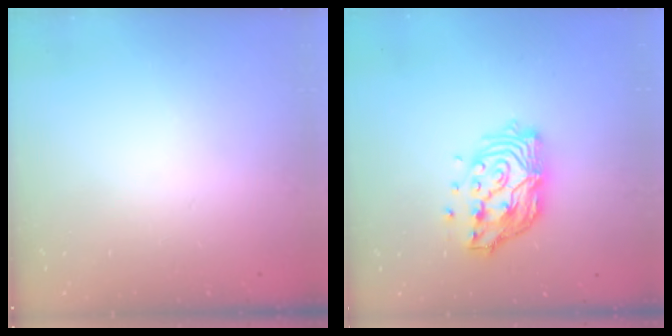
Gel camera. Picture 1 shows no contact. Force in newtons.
{"total": 14.1, "press": 14.0, "slide": 1.3}